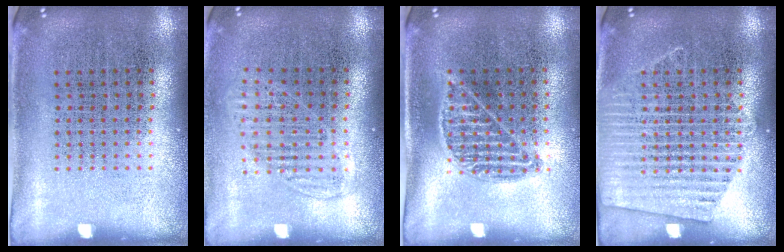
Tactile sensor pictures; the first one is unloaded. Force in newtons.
{"total": 1.4, "press": 1.2, "slide": 0.7}
{"total": 0.9, "press": 0.9, "slide": 0.4}
{"total": 2.6, "press": 2.6, "slide": 0.3}